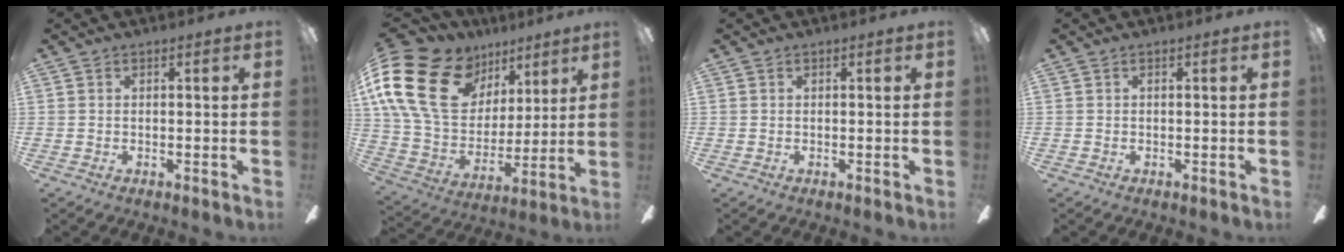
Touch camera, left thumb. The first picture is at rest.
{"total": 24.4, "force": [11.1, 16.6, 14.0], "torque": [-0.291, -0.040, 0.215]}
{"total": 0.0}
{"total": 0.0}